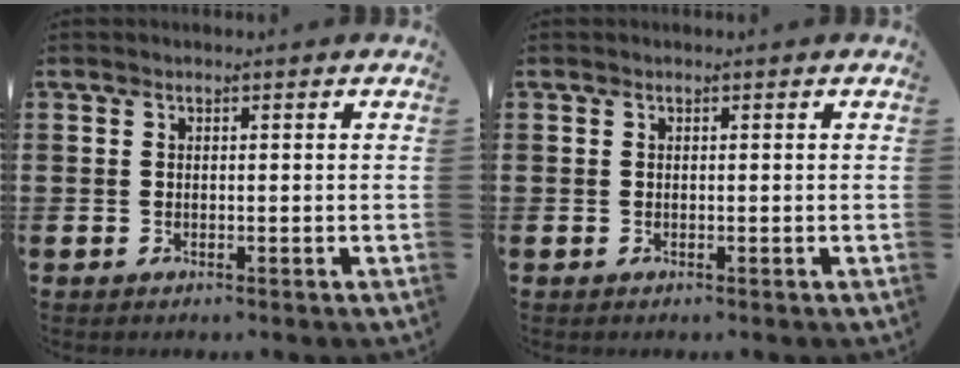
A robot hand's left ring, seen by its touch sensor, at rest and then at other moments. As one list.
[{"total": 0.0}]